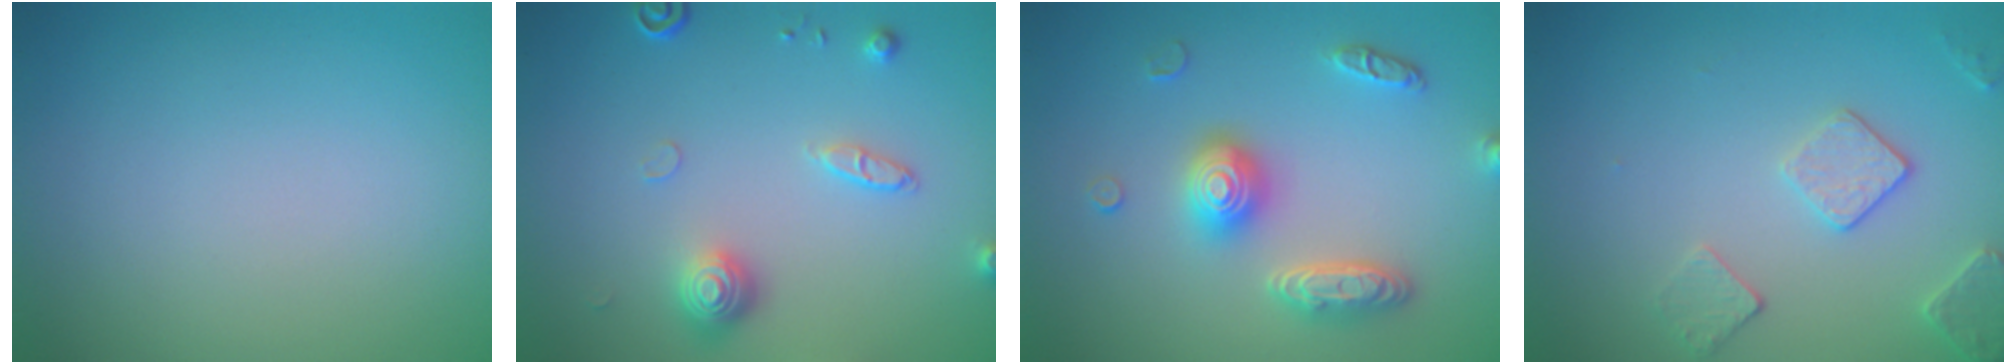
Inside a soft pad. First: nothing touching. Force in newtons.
{"total": 3.0, "press": 2.8, "slide": 1.1}
{"total": 3.7, "press": 3.5, "slide": 1.3}
{"total": 2.7, "press": 2.7, "slide": 0.7}